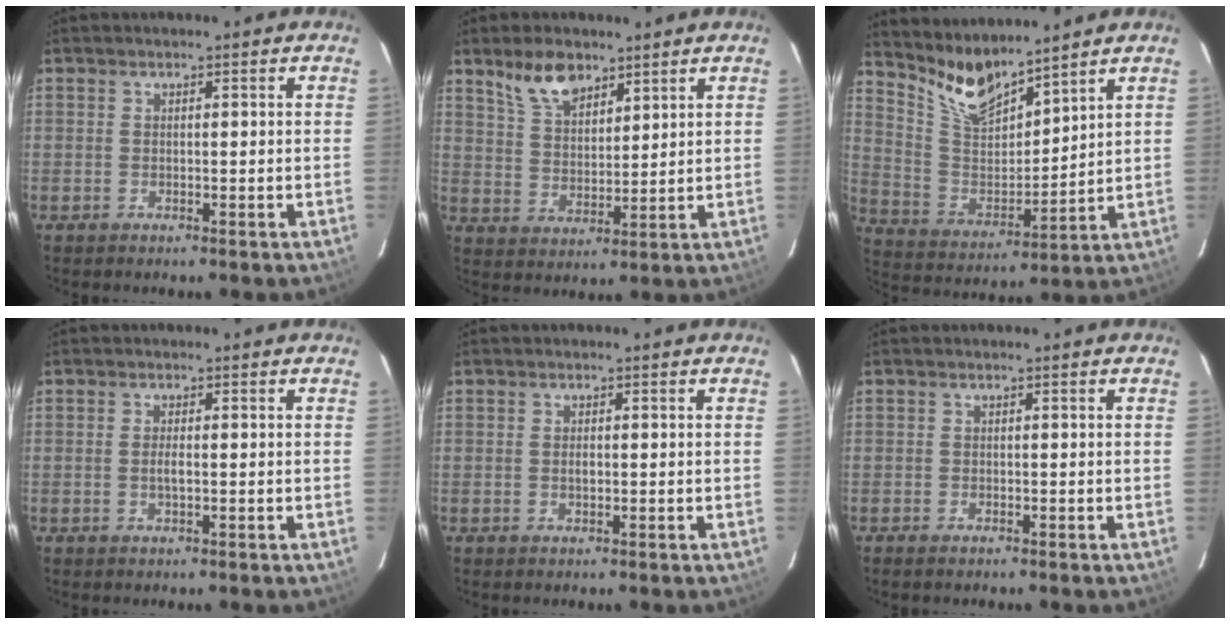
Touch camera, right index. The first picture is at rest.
{"total": 8.0, "force": [5.7, 3.8, 4.2], "torque": [-0.077, 0.014, 0.113]}
{"total": 10.5, "force": [9.3, 2.1, 4.3], "torque": [-0.095, -0.014, 0.189]}
{"total": 1.4, "force": [-0.3, 0.0, 1.4], "torque": [-0.029, -0.001, -0.007]}
{"total": 0.9, "force": [-0.2, 0.3, 0.8], "torque": [-0.016, 0.000, -0.003]}
{"total": 1.2, "force": [-1.0, 0.5, 0.5], "torque": [-0.012, -0.003, -0.021]}